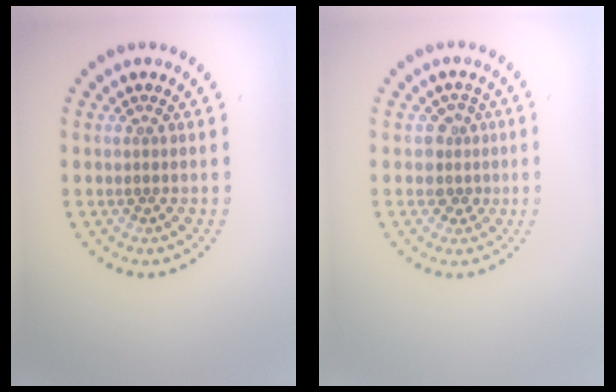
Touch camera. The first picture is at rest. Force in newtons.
{"total": 2.0, "press": 1.7, "slide": 1.1}